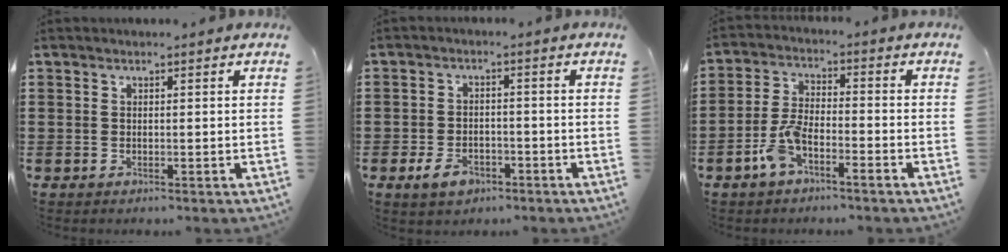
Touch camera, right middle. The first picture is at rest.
{"total": 3.7, "force": [-2.2, 1.9, 2.2], "torque": [-0.045, 0.003, -0.043]}
{"total": 5.6, "force": [-3.4, 1.6, 4.1], "torque": [-0.102, -0.001, -0.069]}